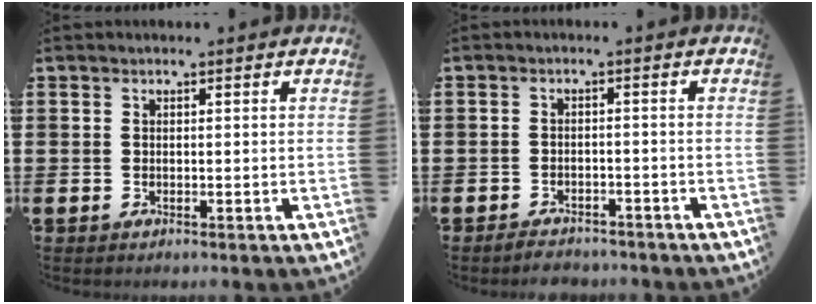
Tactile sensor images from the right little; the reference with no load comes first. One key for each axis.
{"total": 1.9, "fx": -1.8, "fy": 0.3, "fz": -0.1, "tx": -0.006, "ty": 0.003, "tz": -0.040}